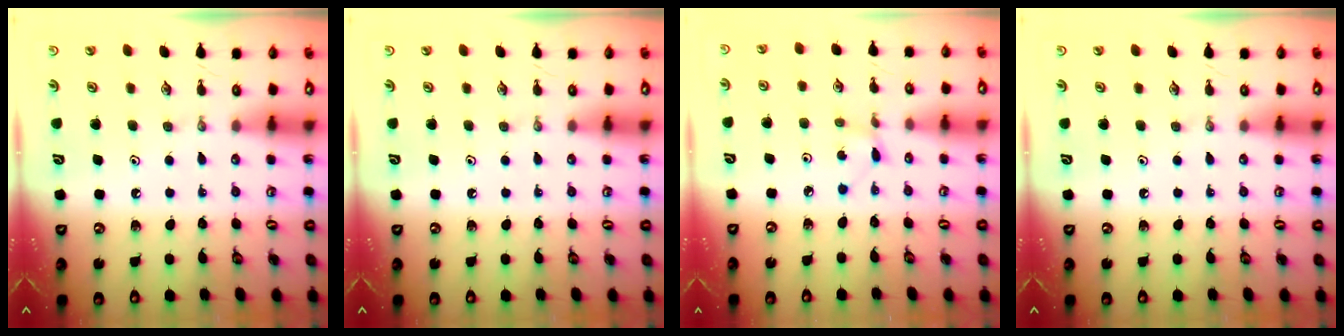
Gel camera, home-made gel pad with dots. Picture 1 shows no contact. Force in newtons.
{"total": 0.0}
{"total": 0.7, "press": 0.7, "slide": 0.1}
{"total": 0.0}